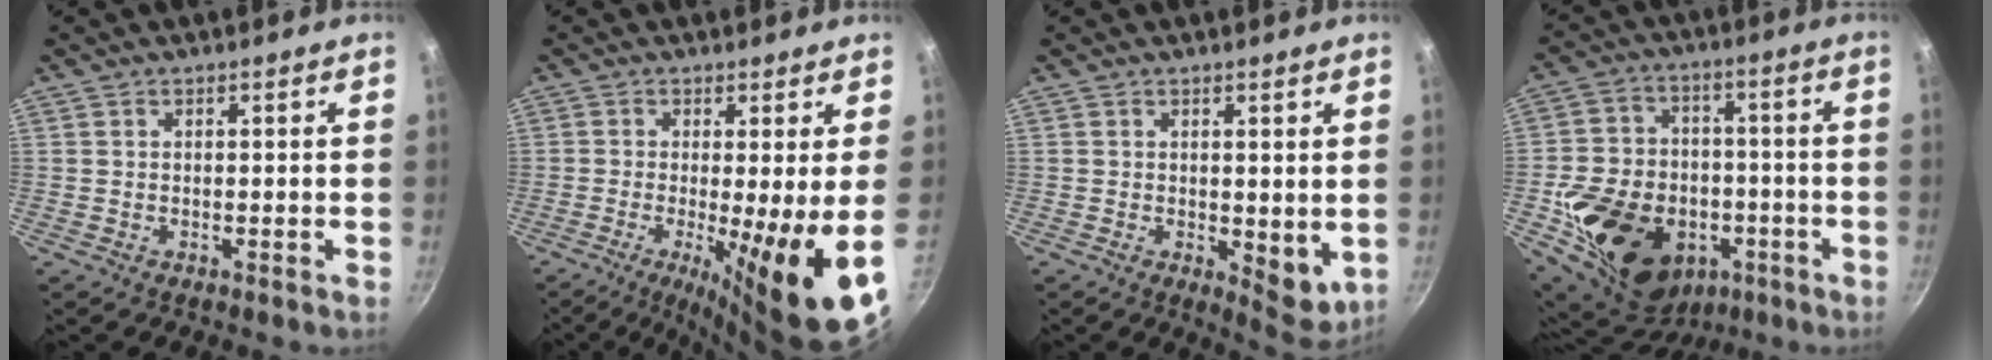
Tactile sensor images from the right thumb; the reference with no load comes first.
{"total": 12.4, "force": [-2.6, 1.1, 12.1], "torque": [-0.186, -0.019, -0.032]}
{"total": 5.8, "force": [0.3, 2.9, 5.0], "torque": [-0.053, -0.014, 0.012]}
{"total": 22.8, "force": [-6.6, 17.3, 13.3], "torque": [-0.214, 0.049, -0.086]}